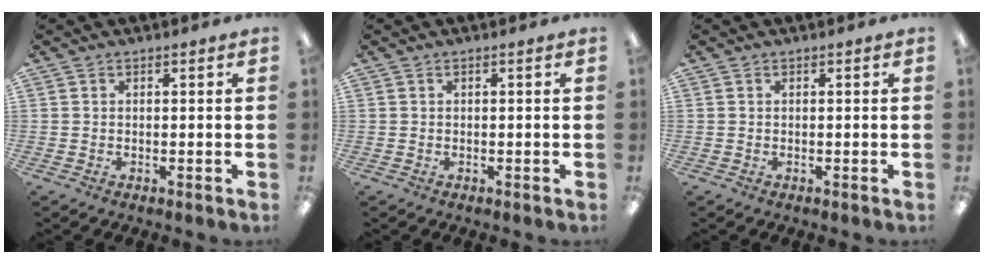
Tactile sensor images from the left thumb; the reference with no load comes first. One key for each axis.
{"total": 0.0}
{"total": 0.0}